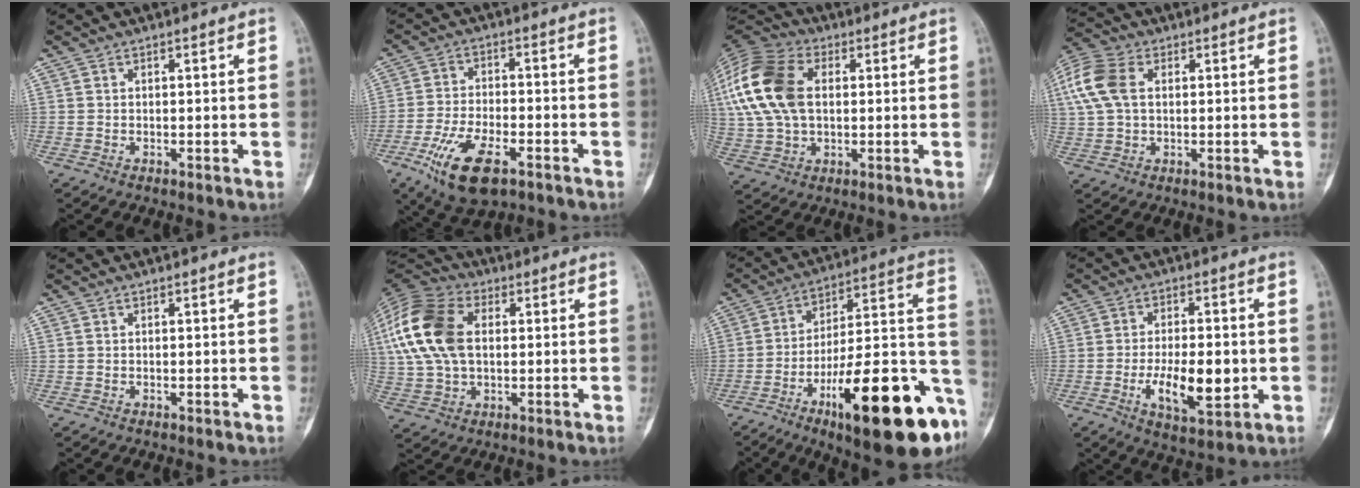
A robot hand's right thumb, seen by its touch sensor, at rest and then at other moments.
{"total": 12.7, "force": [-6.3, 5.6, 9.5], "torque": [-0.180, 0.011, -0.107]}
{"total": 19.9, "force": [3.4, 12.8, 14.9], "torque": [-0.328, 0.012, 0.059]}
{"total": 12.0, "force": [2.8, 7.8, 8.6], "torque": [-0.209, 0.018, 0.053]}
{"total": 0.0}
{"total": 18.3, "force": [3.2, 11.6, 13.8], "torque": [-0.293, 0.015, 0.054]}
{"total": 29.0, "force": [-12.1, 8.5, 24.9], "torque": [-0.302, 0.059, -0.174]}
{"total": 11.5, "force": [-2.1, 4.9, 10.2], "torque": [-0.157, -0.005, -0.031]}